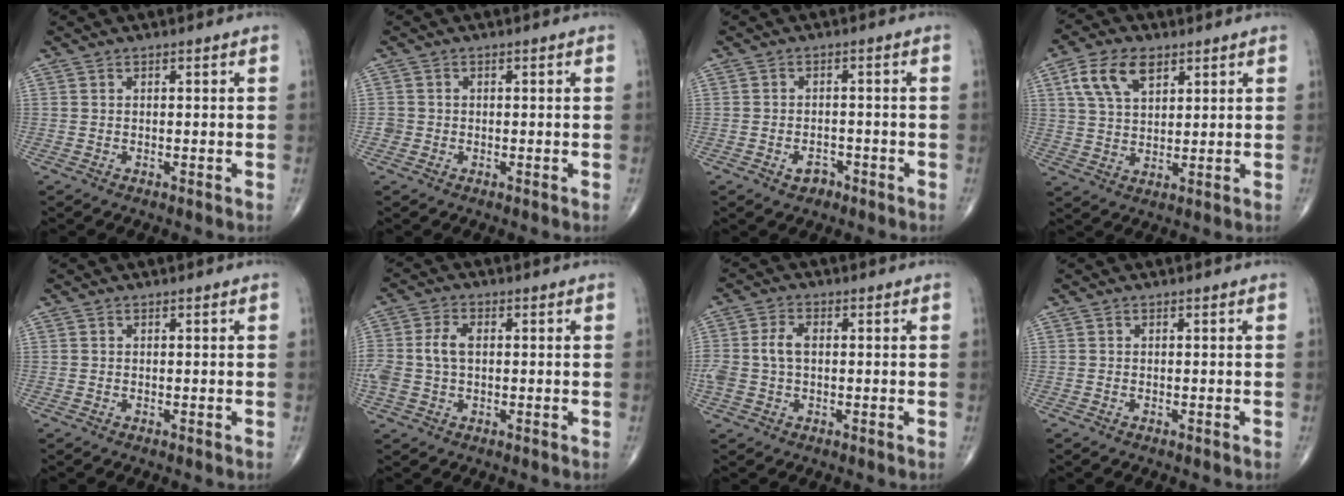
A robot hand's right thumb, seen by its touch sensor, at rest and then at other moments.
{"total": 1.5, "force": [-0.3, 1.4, 0.1], "torque": [0.008, 0.006, -0.009]}
{"total": 2.9, "force": [-1.7, 2.0, 1.3], "torque": [-0.009, 0.013, -0.022]}
{"total": 9.2, "force": [4.4, 5.3, 6.2], "torque": [-0.110, -0.006, 0.083]}
{"total": 0.0}
{"total": 7.1, "force": [0.2, 4.6, 5.4], "torque": [-0.135, 0.018, 0.006]}
{"total": 6.0, "force": [0.1, 3.8, 4.6], "torque": [-0.114, 0.017, 0.002]}
{"total": 0.0}